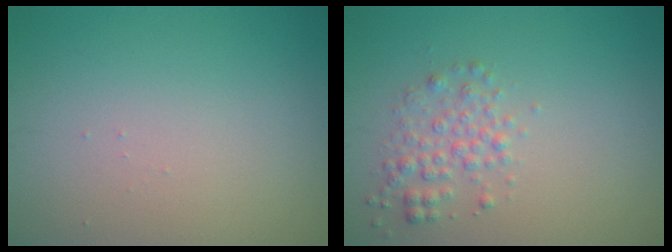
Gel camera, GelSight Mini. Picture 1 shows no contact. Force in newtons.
{"total": 2.2, "press": 2.2, "slide": 0.1}